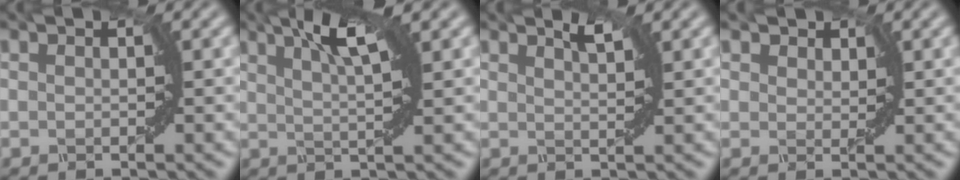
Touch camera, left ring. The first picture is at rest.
{"total": 4.1, "force": [2.2, 0.5, 3.4], "torque": [-0.060, 0.006, 0.039]}
{"total": 1.2, "force": [1.0, -0.2, 0.5], "torque": [-0.012, 0.000, 0.019]}
{"total": 2.0, "force": [1.4, 1.1, 0.7], "torque": [-0.023, -0.001, 0.020]}